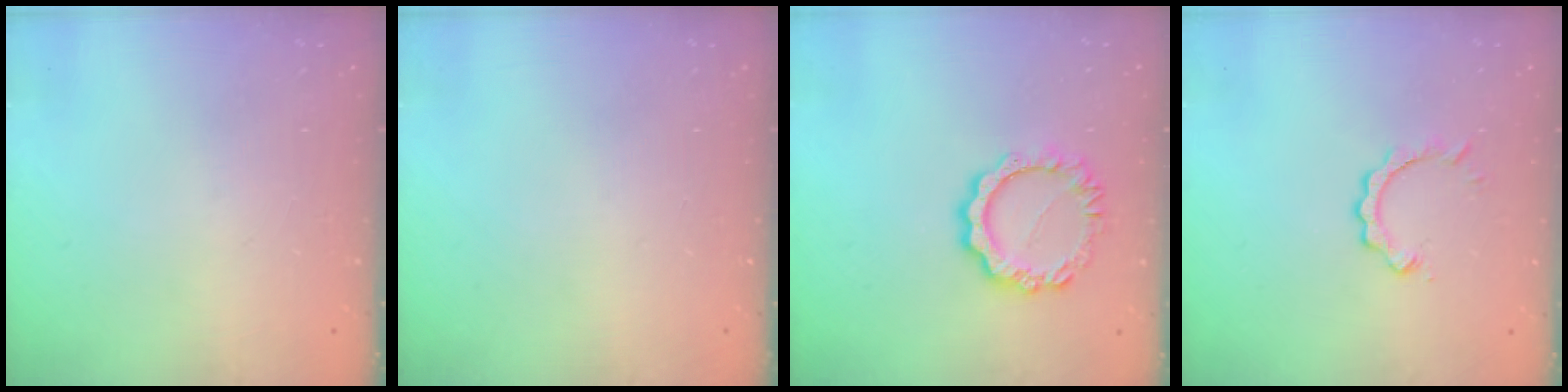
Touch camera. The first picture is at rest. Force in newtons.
{"total": 0.0}
{"total": 9.4, "press": 9.4, "slide": 0.8}
{"total": 2.9, "press": 2.8, "slide": 0.3}